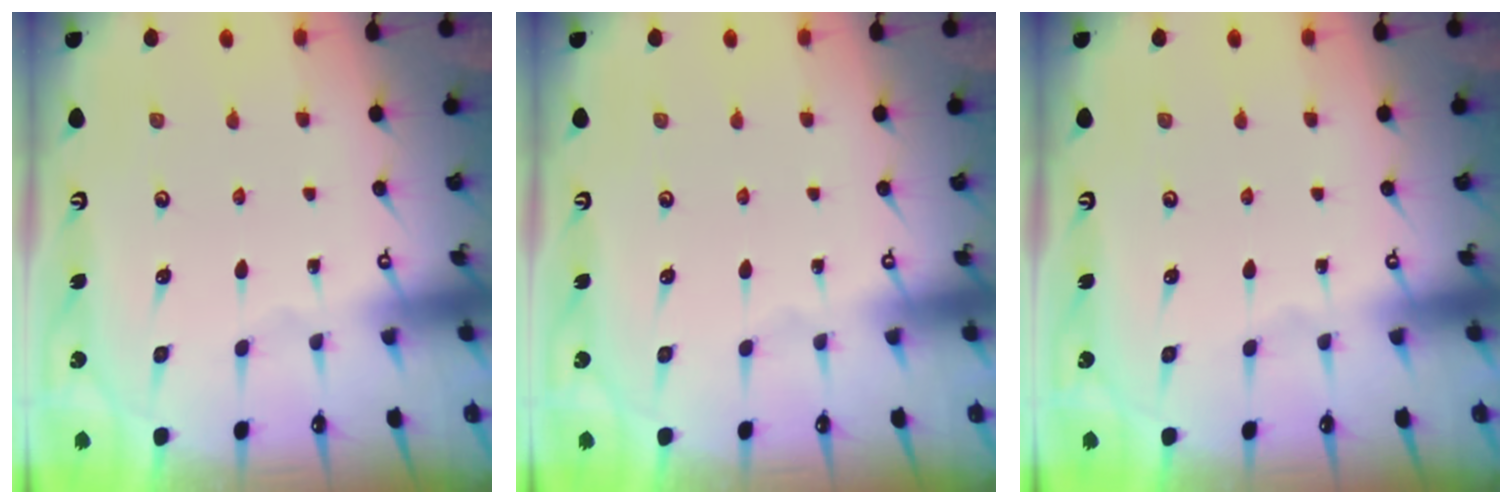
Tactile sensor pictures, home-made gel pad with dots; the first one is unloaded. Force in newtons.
{"total": 0.0}
{"total": 0.0}